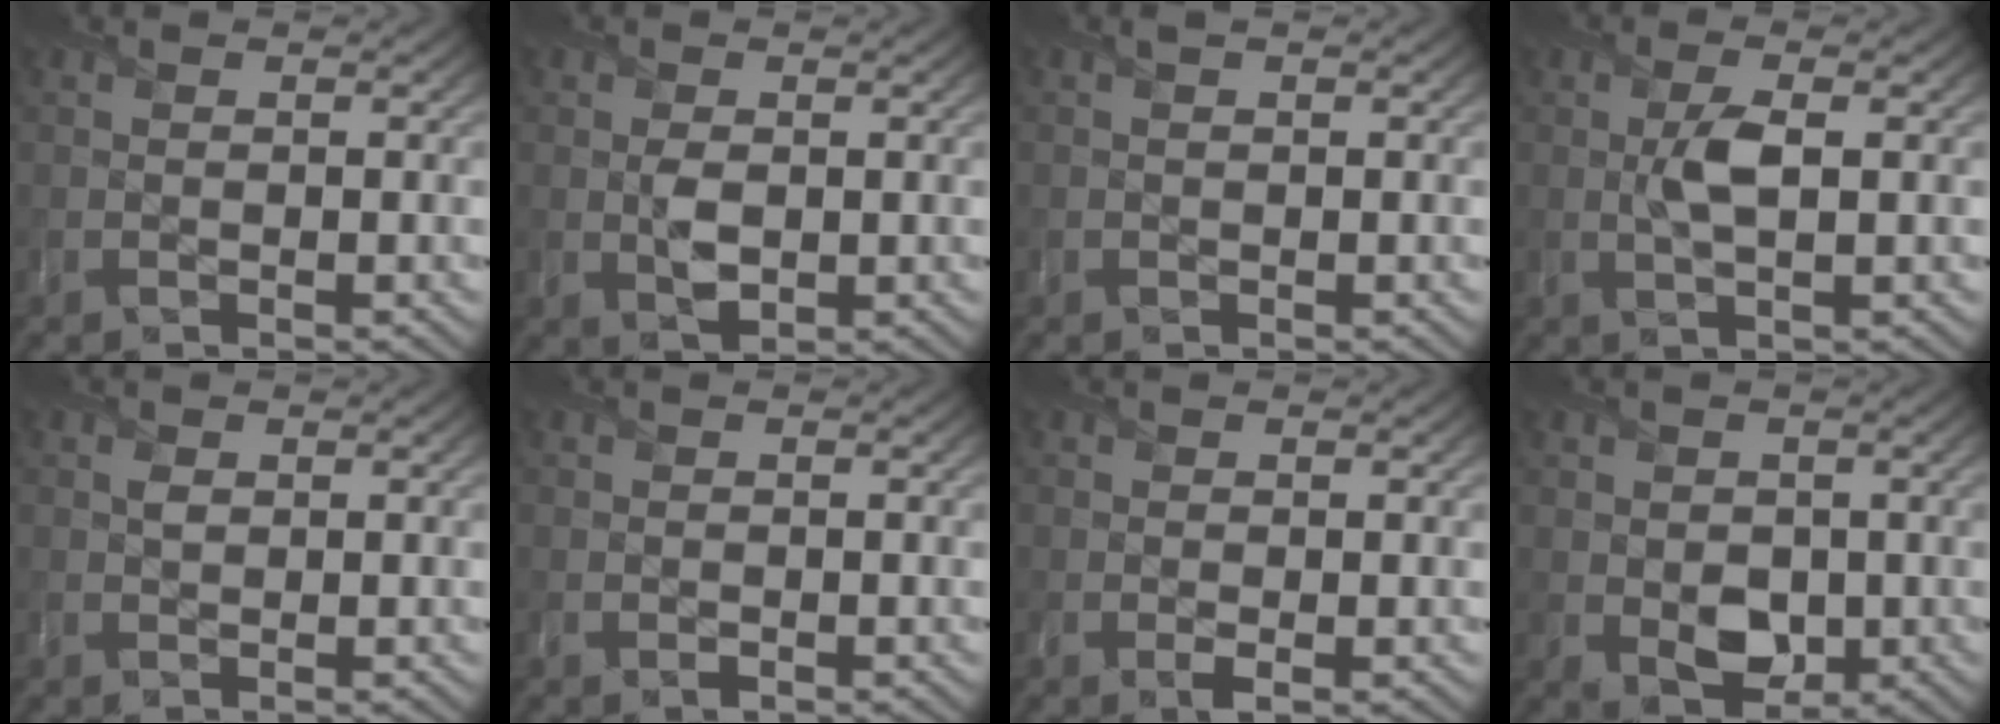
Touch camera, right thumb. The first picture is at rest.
{"total": 2.7, "force": [0.0, 1.9, 2.0], "torque": [-0.043, -0.009, 0.001]}
{"total": 0.9, "force": [0.3, 0.5, 0.6], "torque": [-0.013, 0.000, 0.004]}
{"total": 3.7, "force": [0.4, 1.4, 3.4], "torque": [-0.073, -0.001, 0.004]}
{"total": 1.1, "force": [0.4, 0.8, 0.6], "torque": [-0.013, -0.003, 0.006]}
{"total": 0.8, "force": [-0.2, 0.7, 0.4], "torque": [-0.006, -0.007, -0.005]}
{"total": 1.1, "force": [-0.1, 0.7, 0.8], "torque": [-0.017, -0.006, -0.004]}
{"total": 4.2, "force": [-0.1, 3.5, 2.4], "torque": [-0.055, -0.017, 0.001]}